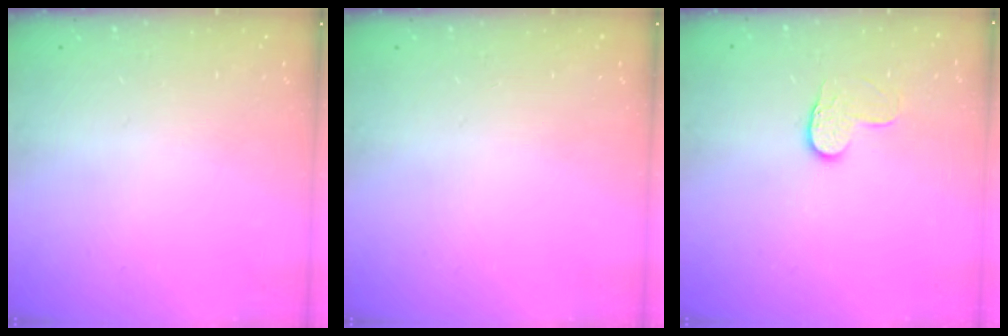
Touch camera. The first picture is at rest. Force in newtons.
{"total": 0.0}
{"total": 6.2, "press": 6.2, "slide": 0.4}